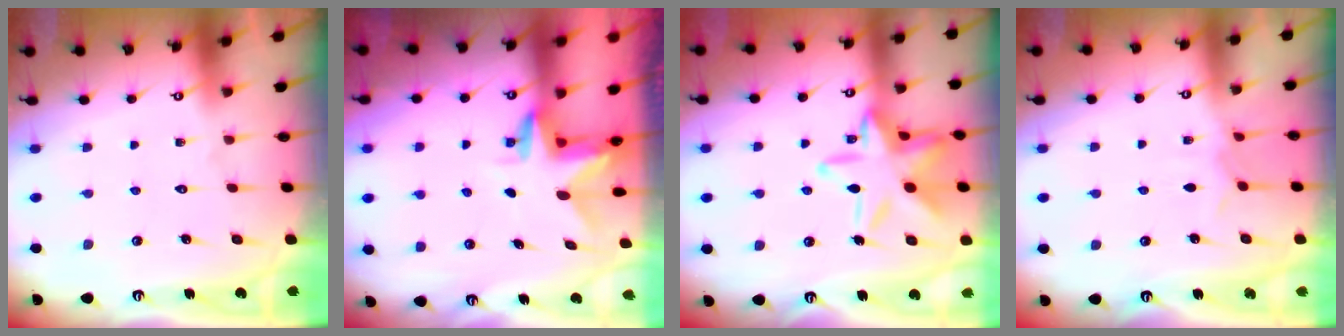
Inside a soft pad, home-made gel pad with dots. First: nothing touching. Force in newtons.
{"total": 3.0, "press": 3.0, "slide": 0.2}
{"total": 17.5, "press": 17.4, "slide": 1.1}
{"total": 4.7, "press": 4.7, "slide": 0.7}